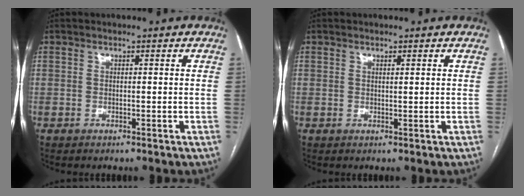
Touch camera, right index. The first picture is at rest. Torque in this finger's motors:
{"motor_torque": [-0.18, 0.08, -0.03, 0.00]}